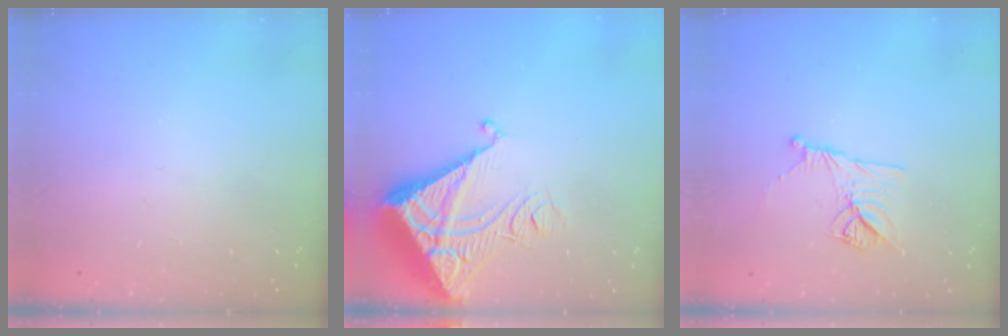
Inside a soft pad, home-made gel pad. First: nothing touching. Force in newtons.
{"total": 7.4, "press": 7.3, "slide": 0.8}
{"total": 9.9, "press": 9.8, "slide": 1.2}